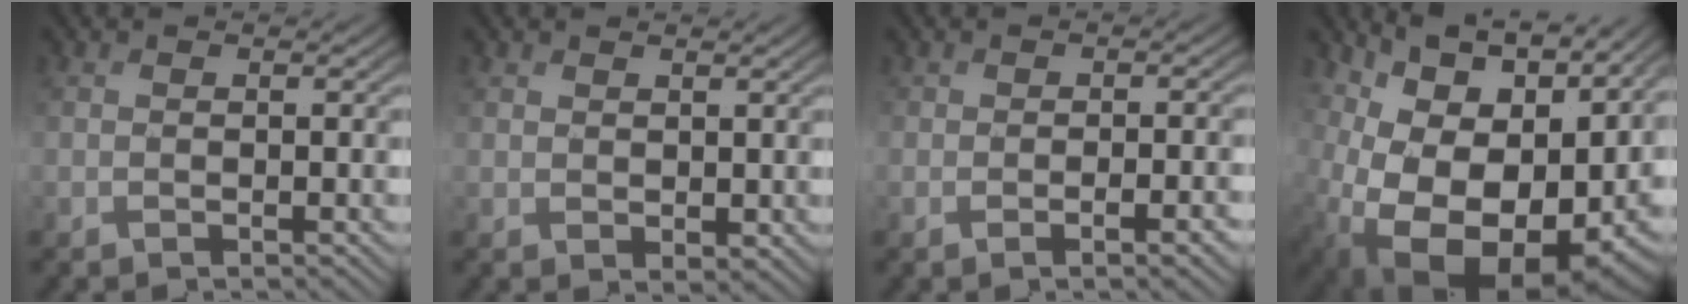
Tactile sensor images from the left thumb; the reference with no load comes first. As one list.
[{"total": 1.0, "force": [0.5, 0.6, 0.5], "torque": [-0.018, -0.004, 0.019]}, {"total": 3.2, "force": [-1.8, 0.8, 2.5], "torque": [-0.039, -0.004, -0.026]}, {"total": 18.3, "force": [-0.9, 12.9, 13.0], "torque": [-0.199, -0.047, 0.039]}]